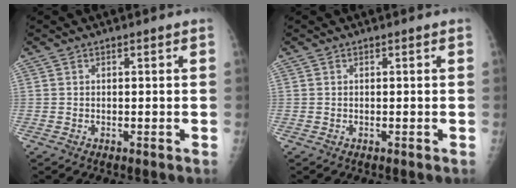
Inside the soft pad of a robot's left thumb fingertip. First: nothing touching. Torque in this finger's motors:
{"motor_torque": [0.00, 0.00, -0.03, 0.03, 0.00]}